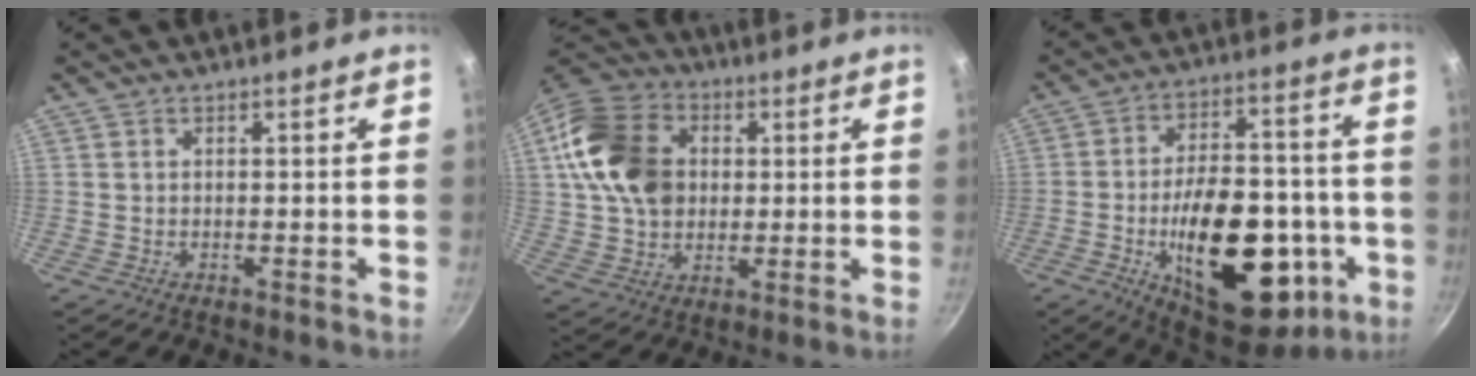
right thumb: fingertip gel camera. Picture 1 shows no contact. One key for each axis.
{"total": 18.3, "fx": 3.3, "fy": 14.2, "fz": 11.1, "tx": -0.188, "ty": 0.013, "tz": 0.053}
{"total": 28.2, "fx": -7.8, "fy": 14.9, "fz": 22.7, "tx": -0.295, "ty": 0.032, "tz": -0.096}